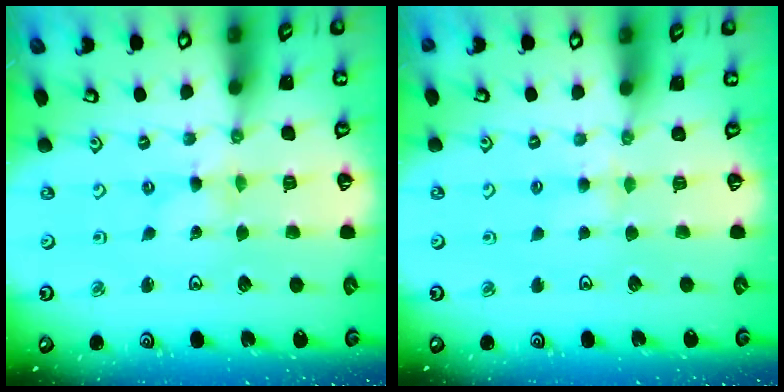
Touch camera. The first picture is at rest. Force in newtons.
{"total": 3.4, "press": 3.4, "slide": 0.5}